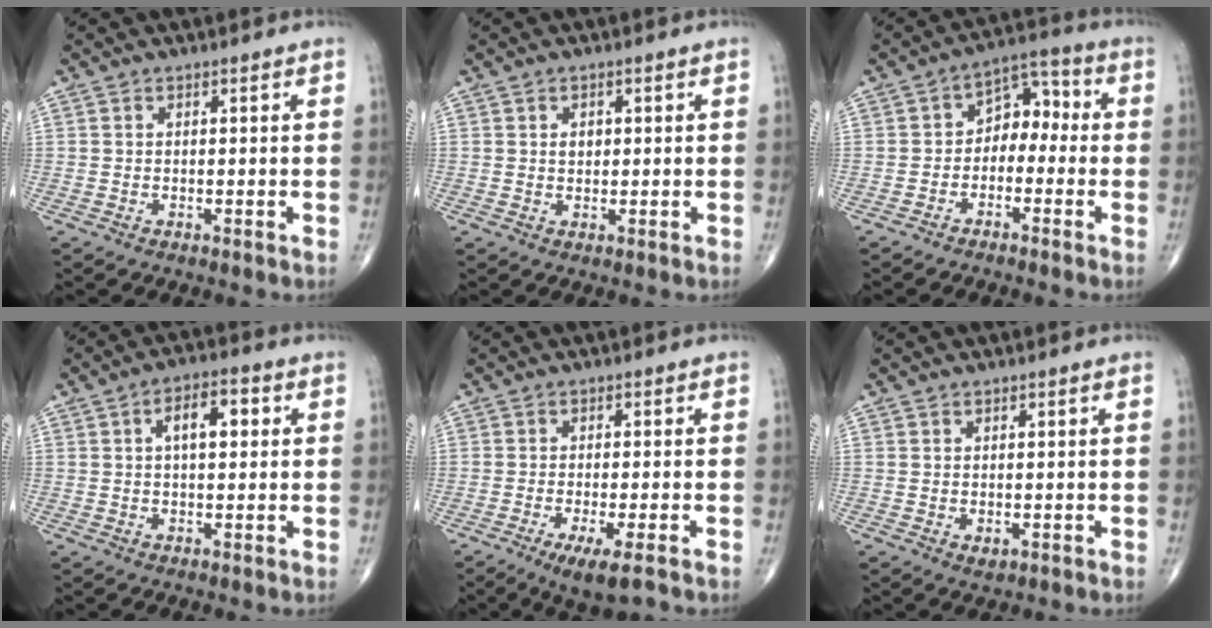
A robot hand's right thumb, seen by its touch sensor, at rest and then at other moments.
{"total": 1.8, "force": [0.4, 1.4, 1.1], "torque": [-0.010, -0.001, 0.007]}
{"total": 7.3, "force": [-1.3, 5.1, 5.1], "torque": [-0.045, 0.044, -0.038]}
{"total": 6.8, "force": [1.6, 3.2, 5.8], "torque": [-0.080, 0.011, 0.021]}
{"total": 5.2, "force": [-2.9, 0.7, 4.3], "torque": [-0.077, -0.012, -0.049]}
{"total": 1.0, "force": [0.0, 0.7, 0.7], "torque": [-0.008, -0.002, 0.005]}